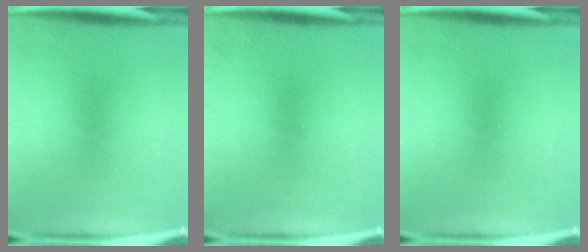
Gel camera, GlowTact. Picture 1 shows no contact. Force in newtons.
{"total": 0.0}
{"total": 0.0}